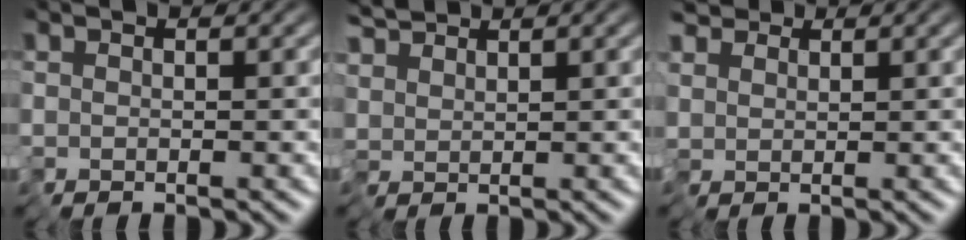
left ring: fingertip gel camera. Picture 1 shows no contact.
{"total": 2.2, "force": [2.0, 0.9, 0.3], "torque": [-0.019, 0.011, 0.039]}
{"total": 2.4, "force": [1.6, 1.8, 0.5], "torque": [-0.023, 0.014, 0.029]}